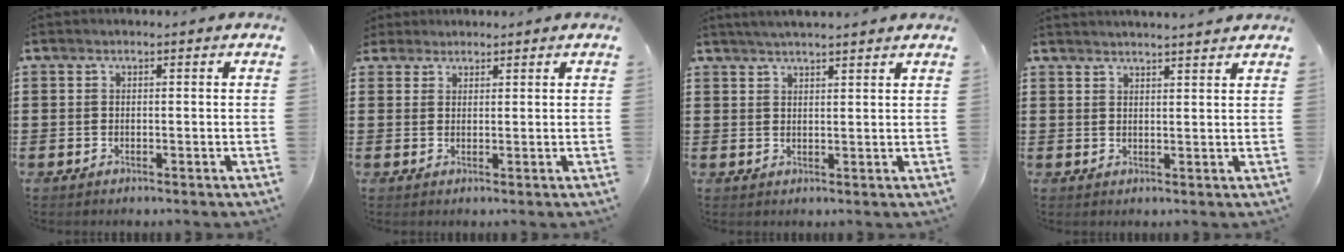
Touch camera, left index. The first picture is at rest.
{"total": 1.9, "force": [1.7, 1.0, 0.1], "torque": [-0.008, 0.006, 0.033]}
{"total": 2.3, "force": [2.2, -0.2, 0.7], "torque": [-0.017, -0.001, 0.042]}
{"total": 2.1, "force": [2.1, -0.3, 0.3], "torque": [-0.011, -0.005, 0.040]}